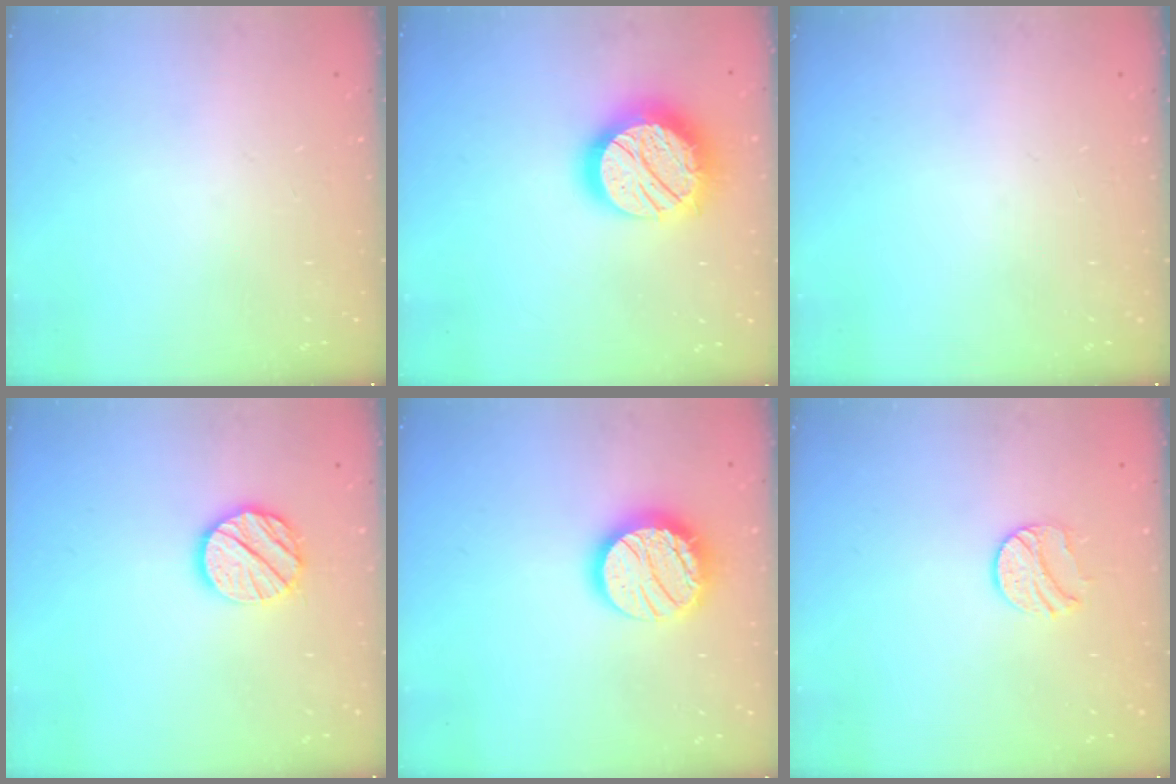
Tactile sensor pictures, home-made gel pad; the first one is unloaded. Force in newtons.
{"total": 20.0, "press": 19.9, "slide": 1.5}
{"total": 0.0}
{"total": 11.9, "press": 11.9, "slide": 1.0}
{"total": 16.6, "press": 16.5, "slide": 1.1}
{"total": 8.7, "press": 8.7, "slide": 0.1}